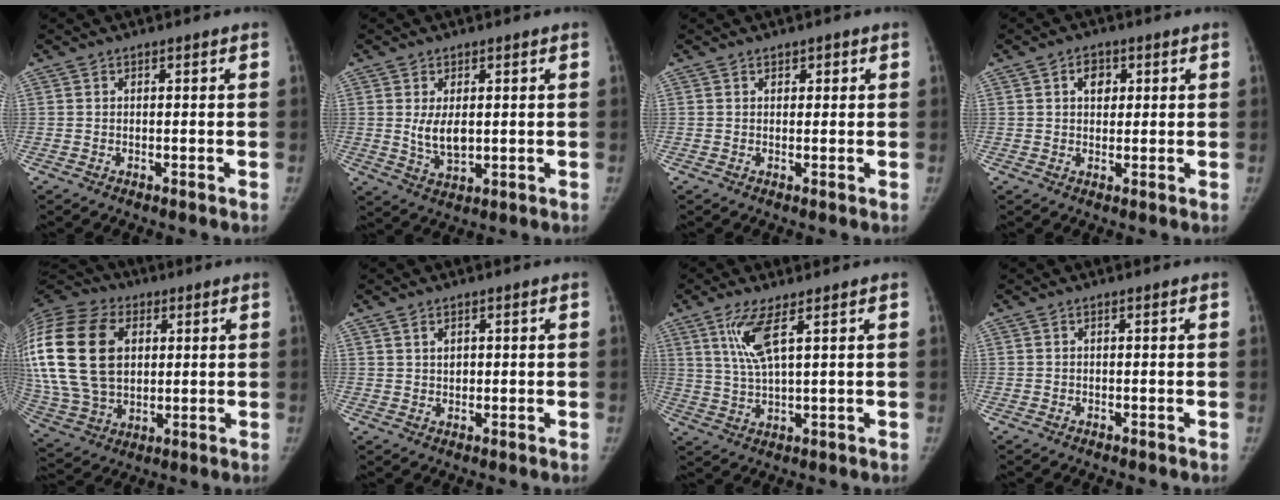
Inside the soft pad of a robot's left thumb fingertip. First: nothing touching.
{"total": 5.6, "force": [0.7, 3.3, 4.5], "torque": [-0.069, -0.015, 0.022]}
{"total": 1.4, "force": [0.8, 1.1, 0.4], "torque": [0.013, -0.003, 0.008]}
{"total": 3.9, "force": [1.4, 3.0, 2.2], "torque": [-0.013, -0.004, 0.020]}
{"total": 34.7, "force": [7.7, 24.5, 23.3], "torque": [-0.559, 0.052, 0.157]}
{"total": 2.0, "force": [0.9, 1.4, 0.9], "torque": [-0.008, -0.007, 0.018]}
{"total": 7.1, "force": [3.4, 1.3, 6.1], "torque": [-0.134, -0.019, 0.077]}
{"total": 0.0}